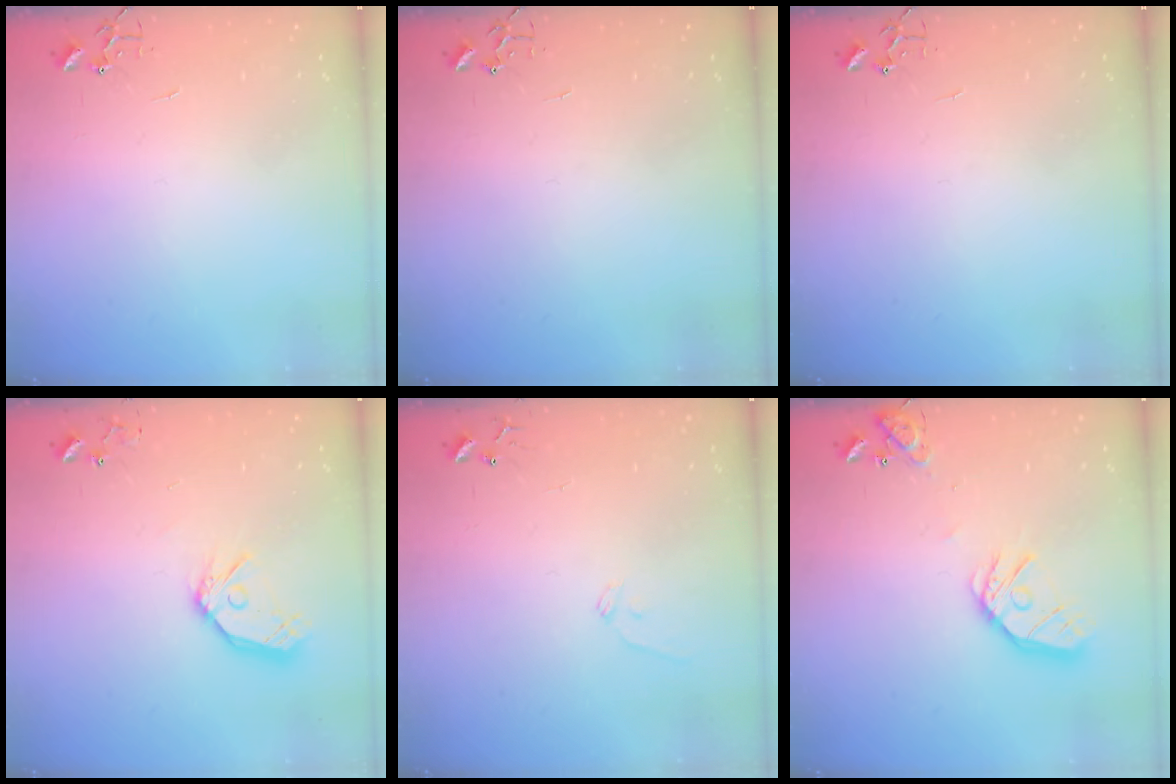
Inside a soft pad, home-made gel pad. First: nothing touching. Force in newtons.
{"total": 0.0}
{"total": 0.0}
{"total": 13.0, "press": 12.9, "slide": 1.6}
{"total": 6.6, "press": 6.6, "slide": 0.6}
{"total": 15.4, "press": 15.3, "slide": 2.1}